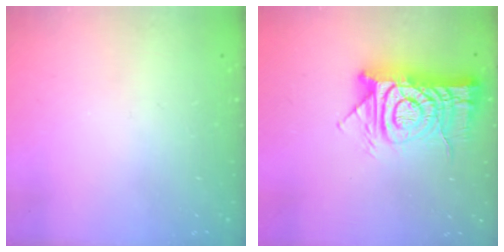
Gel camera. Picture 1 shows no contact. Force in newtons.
{"total": 16.8, "press": 16.8, "slide": 1.7}